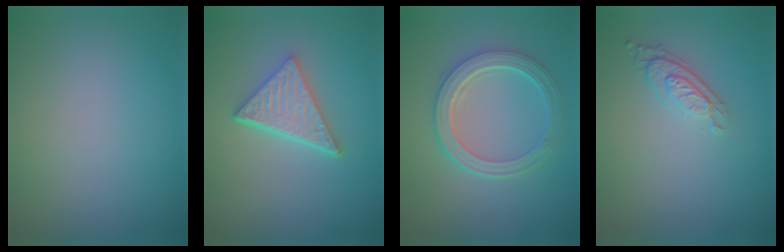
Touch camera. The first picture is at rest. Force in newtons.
{"total": 5.0, "press": 3.6, "slide": 3.5}
{"total": 4.9, "press": 4.0, "slide": 2.9}
{"total": 2.9, "press": 2.2, "slide": 1.9}